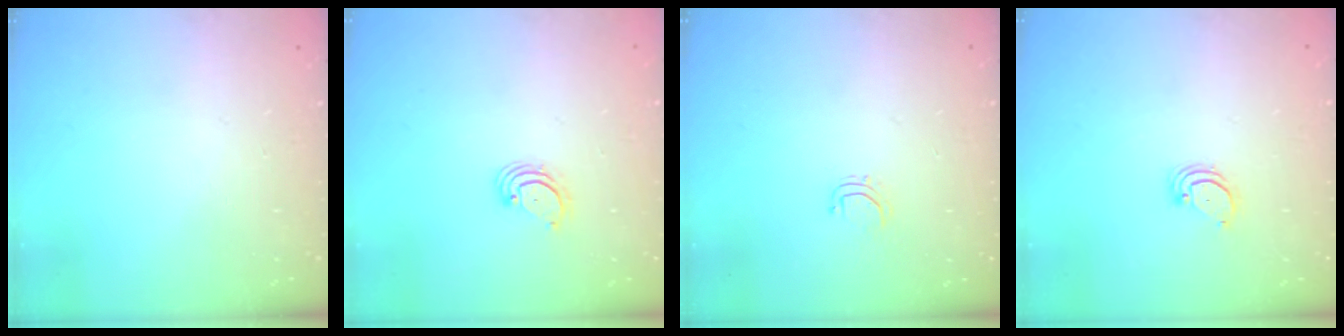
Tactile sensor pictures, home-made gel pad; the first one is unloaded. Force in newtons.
{"total": 3.1, "press": 3.1, "slide": 0.3}
{"total": 3.8, "press": 3.8, "slide": 0.2}
{"total": 2.2, "press": 2.2, "slide": 0.3}